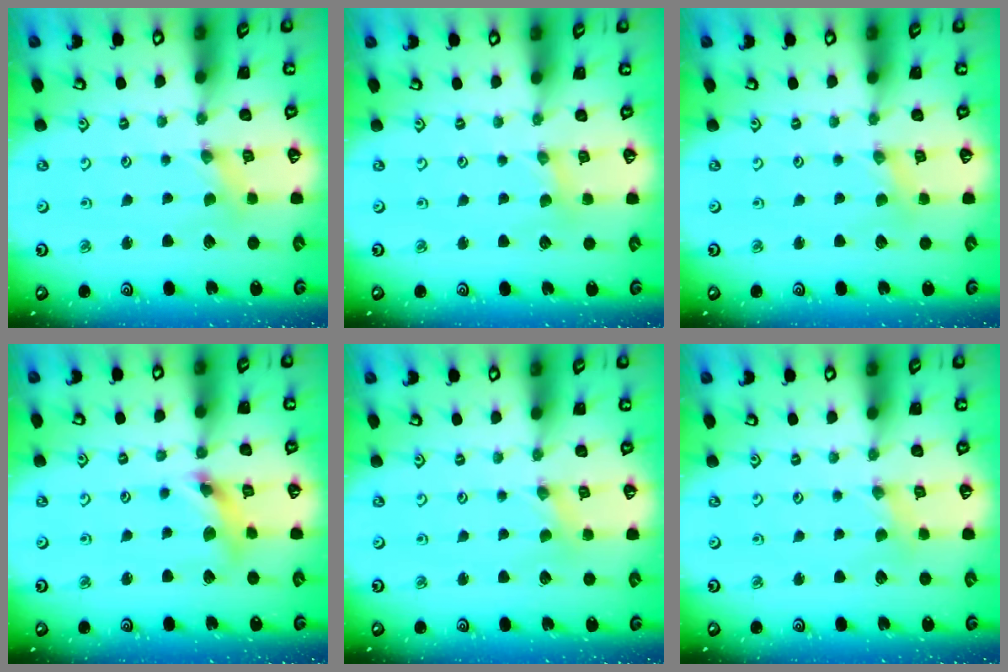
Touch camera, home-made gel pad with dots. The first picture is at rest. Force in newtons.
{"total": 1.6, "press": 1.6, "slide": 0.3}
{"total": 0.7, "press": 0.7, "slide": 0.1}
{"total": 9.2, "press": 9.2, "slide": 1.0}
{"total": 0.8, "press": 0.8, "slide": 0.1}
{"total": 1.4, "press": 1.4, "slide": 0.3}